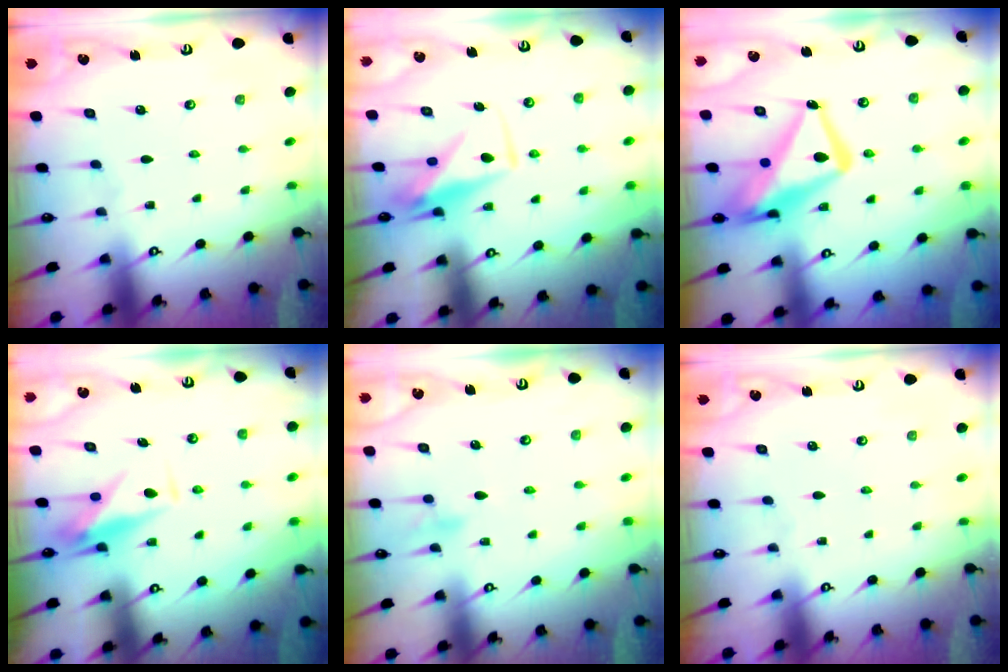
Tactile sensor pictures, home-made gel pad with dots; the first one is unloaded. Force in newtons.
{"total": 9.6, "press": 9.6, "slide": 0.3}
{"total": 16.7, "press": 16.7, "slide": 1.5}
{"total": 9.1, "press": 9.1, "slide": 0.2}
{"total": 7.7, "press": 7.7, "slide": 0.5}
{"total": 0.0}